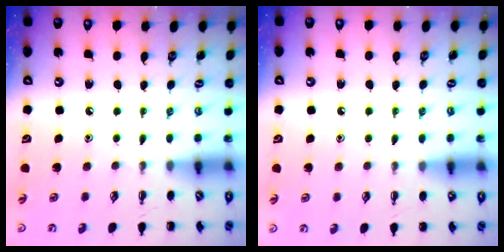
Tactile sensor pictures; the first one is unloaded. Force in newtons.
{"total": 6.2, "press": 6.0, "slide": 1.9}